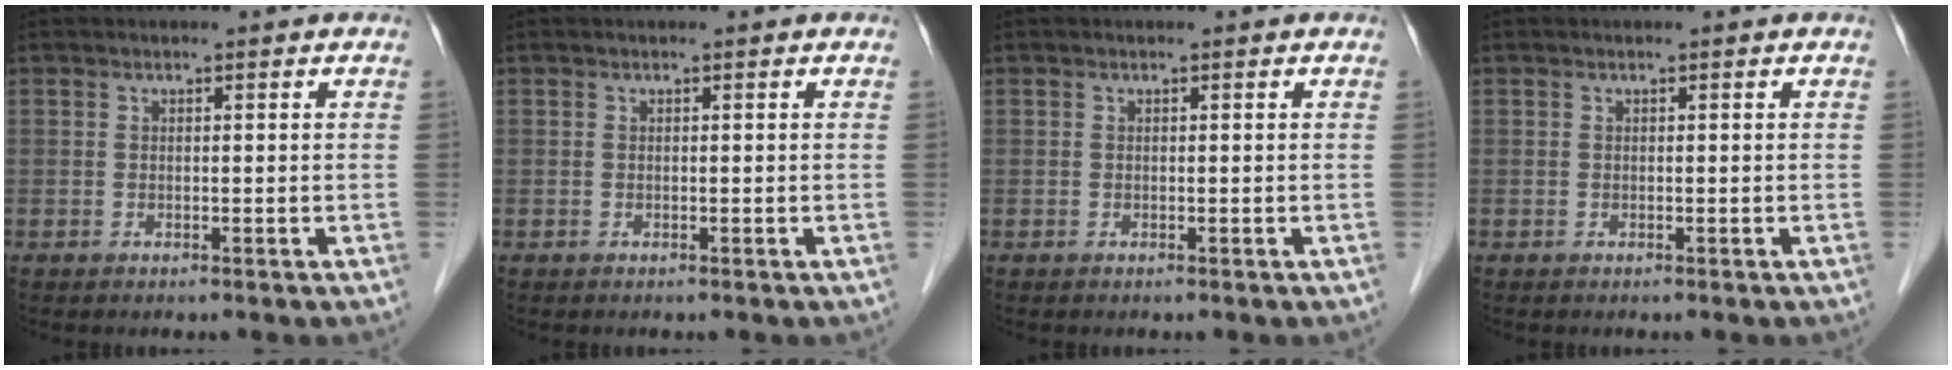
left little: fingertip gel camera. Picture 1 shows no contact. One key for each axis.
{"total": 0.0}
{"total": 0.0}
{"total": 0.0}